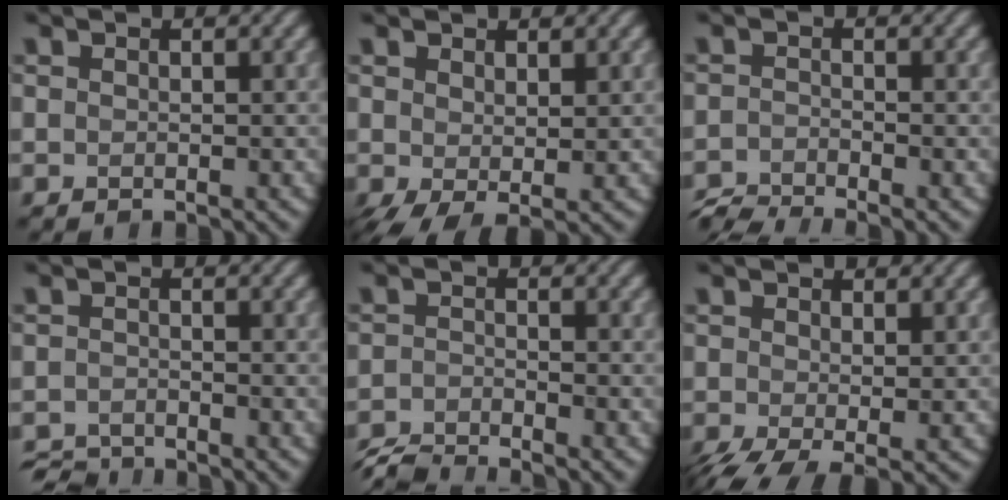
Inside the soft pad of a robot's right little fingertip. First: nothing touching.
{"total": 2.7, "force": [0.1, 1.1, 2.5], "torque": [-0.054, -0.005, 0.004]}
{"total": 3.1, "force": [-2.9, 0.3, 1.0], "torque": [-0.020, -0.011, -0.064]}
{"total": 2.8, "force": [-2.7, 0.4, 0.5], "torque": [-0.009, -0.007, -0.056]}
{"total": 3.5, "force": [-3.4, 0.3, 0.9], "torque": [-0.018, -0.010, -0.073]}
{"total": 4.4, "force": [-1.5, 1.7, 3.8], "torque": [-0.078, -0.013, -0.025]}